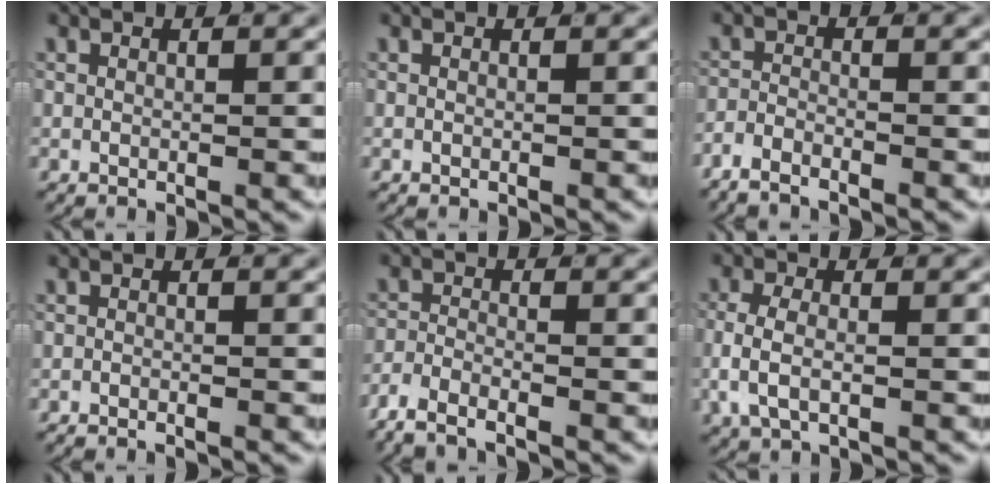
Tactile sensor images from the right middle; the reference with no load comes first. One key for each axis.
{"total": 0.0}
{"total": 2.9, "fx": -2.5, "fy": 0.8, "fz": 1.0, "tx": -0.018, "ty": -0.001, "tz": -0.049}
{"total": 0.7, "fx": -0.7, "fy": -0.1, "fz": 0.1, "tx": -0.003, "ty": -0.002, "tz": -0.013}
{"total": 3.7, "fx": -3.0, "fy": 1.2, "fz": 1.8, "tx": -0.037, "ty": -0.003, "tz": -0.056}
{"total": 3.4, "fx": -0.8, "fy": 1.9, "fz": 2.7, "tx": -0.071, "ty": -0.007, "tz": -0.009}